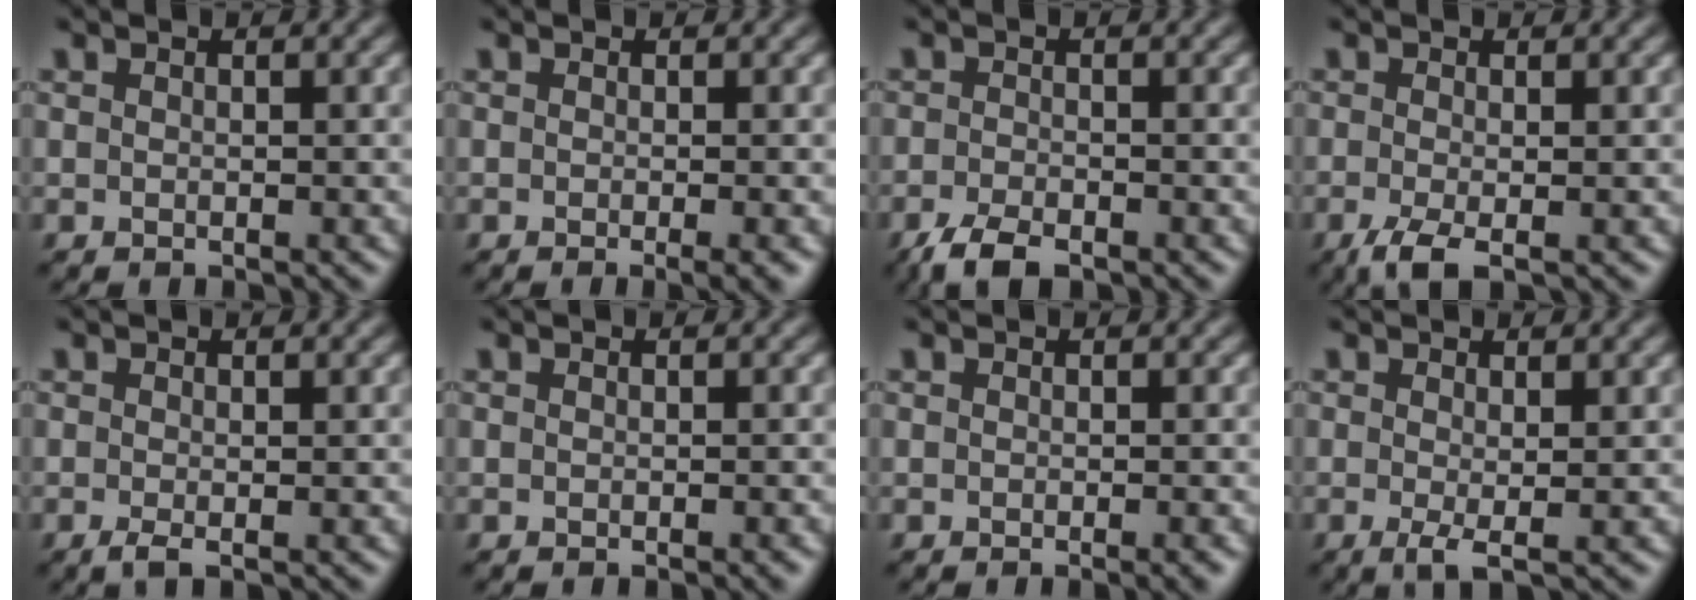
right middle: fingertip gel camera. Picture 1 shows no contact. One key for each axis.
{"total": 2.1, "fx": -0.6, "fy": 0.5, "fz": 1.9, "tx": -0.022, "ty": -0.006, "tz": -0.011}
{"total": 3.4, "fx": -2.4, "fy": 1.2, "fz": 2.0, "tx": -0.039, "ty": -0.005, "tz": -0.051}
{"total": 2.6, "fx": -1.3, "fy": 0.7, "fz": 2.2, "tx": -0.050, "ty": -0.007, "tz": -0.030}
{"total": 1.2, "fx": -0.4, "fy": 0.2, "fz": 1.0, "tx": -0.023, "ty": -0.008, "tz": -0.009}
{"total": 1.0, "fx": -0.4, "fy": 0.2, "fz": 0.9, "tx": -0.008, "ty": -0.001, "tz": -0.007}
{"total": 1.5, "fx": -0.6, "fy": 0.3, "fz": 1.3, "tx": -0.011, "ty": -0.004, "tz": -0.009}
{"total": 1.7, "fx": -0.2, "fy": 0.2, "fz": 1.7, "tx": -0.032, "ty": -0.008, "tz": -0.004}